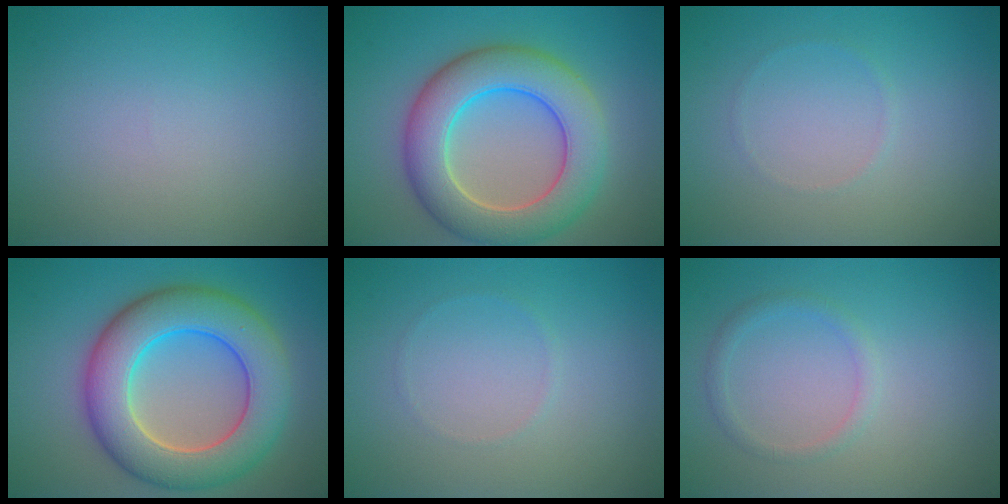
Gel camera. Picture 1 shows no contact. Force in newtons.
{"total": 8.6, "press": 8.6, "slide": 0.4}
{"total": 0.5, "press": 0.5, "slide": 0.1}
{"total": 9.8, "press": 9.8, "slide": 0.6}
{"total": 0.5, "press": 0.5, "slide": 0.1}
{"total": 1.3, "press": 1.3, "slide": 0.1}